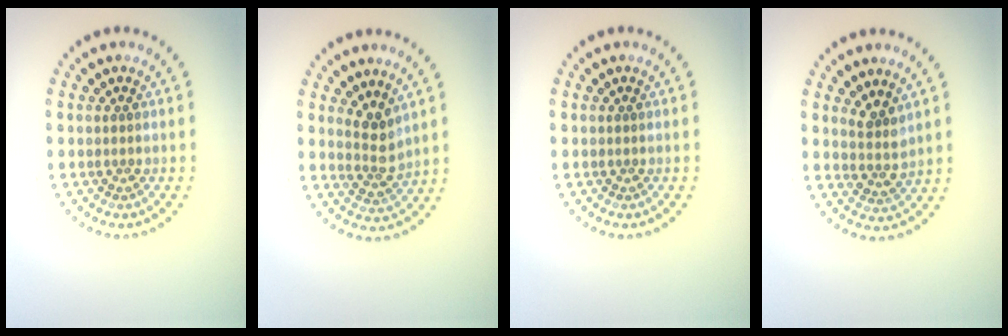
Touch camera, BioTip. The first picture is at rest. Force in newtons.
{"total": 2.5, "press": 2.0, "slide": 1.5}
{"total": 0.0}
{"total": 2.2, "press": 1.7, "slide": 1.4}